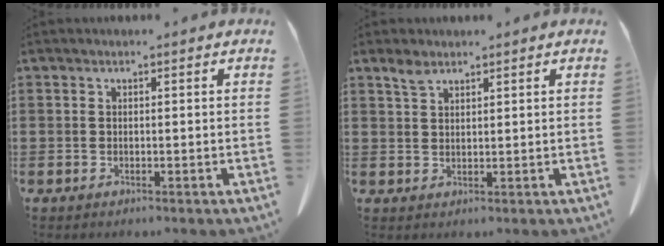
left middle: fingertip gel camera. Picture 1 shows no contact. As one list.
[{"total": 2.4, "force": [1.8, 0.9, 1.3], "torque": [-0.031, 0.003, 0.034]}]